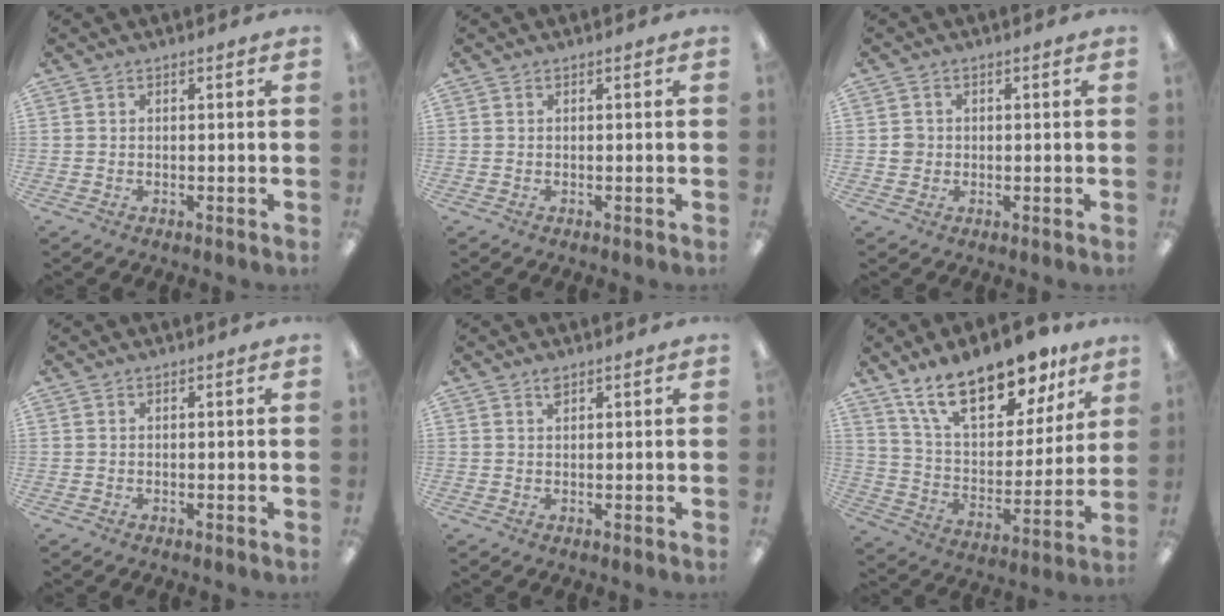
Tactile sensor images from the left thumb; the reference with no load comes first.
{"total": 0.0}
{"total": 2.4, "force": [0.0, 2.4, 0.6], "torque": [-0.004, 0.001, -0.004]}
{"total": 0.0}
{"total": 1.6, "force": [1.2, 0.7, 0.8], "torque": [-0.012, -0.002, 0.020]}
{"total": 22.1, "force": [15.6, 9.7, 12.3], "torque": [-0.205, -0.087, 0.270]}